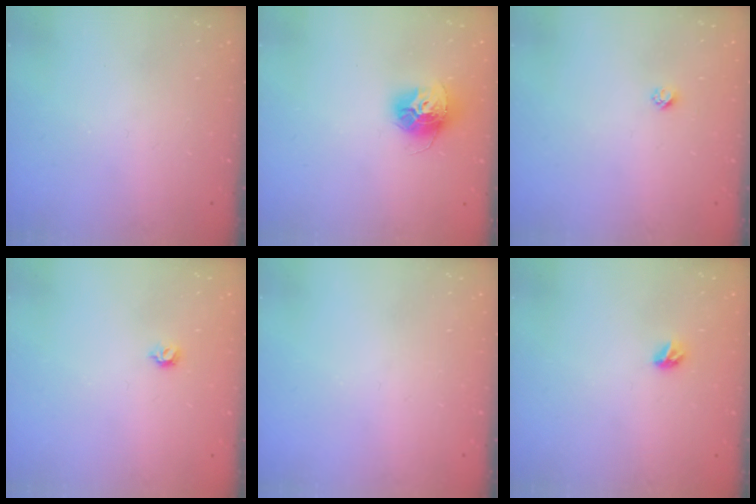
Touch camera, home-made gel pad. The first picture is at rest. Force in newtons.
{"total": 12.1, "press": 12.0, "slide": 1.0}
{"total": 2.3, "press": 2.3, "slide": 0.2}
{"total": 4.1, "press": 4.0, "slide": 0.8}
{"total": 0.0}
{"total": 4.5, "press": 4.4, "slide": 0.9}